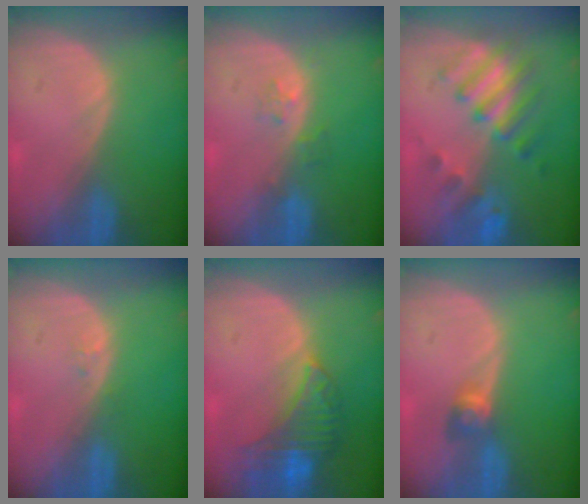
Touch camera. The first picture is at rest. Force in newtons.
{"total": 1.9, "press": 1.9, "slide": 0.2}
{"total": 7.4, "press": 7.3, "slide": 1.3}
{"total": 0.6, "press": 0.6, "slide": 0.1}
{"total": 8.0, "press": 7.1, "slide": 3.7}
{"total": 2.8, "press": 2.5, "slide": 1.3}